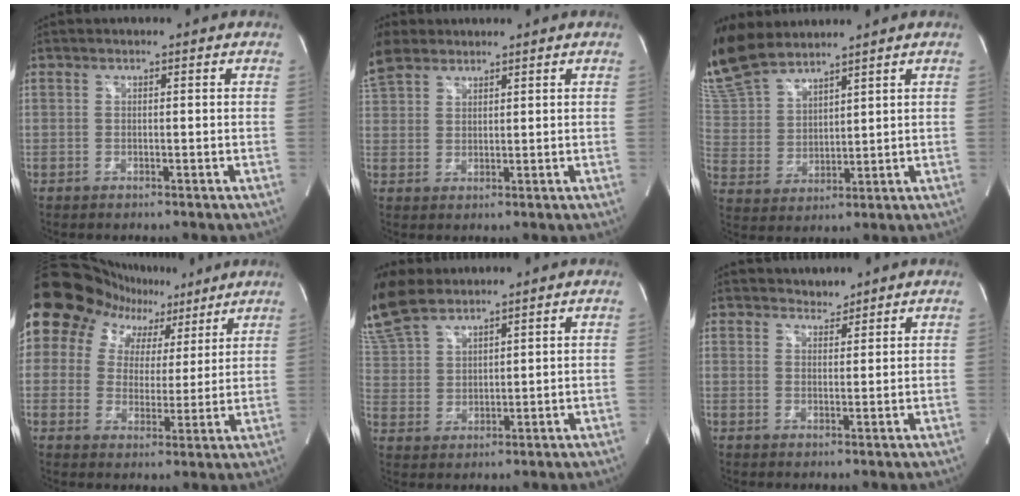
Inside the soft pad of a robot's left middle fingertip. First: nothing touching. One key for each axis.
{"total": 6.4, "fx": 4.9, "fy": 3.2, "fz": 2.4, "tx": -0.068, "ty": 0.022, "tz": 0.107}
{"total": 11.6, "fx": 10.6, "fy": 2.7, "fz": 3.9, "tx": -0.099, "ty": 0.010, "tz": 0.227}
{"total": 15.1, "fx": 10.1, "fy": 10.7, "fz": 3.7, "tx": -0.074, "ty": 0.046, "tz": 0.139}
{"total": 13.7, "fx": 11.3, "fy": 5.1, "fz": 5.8, "tx": -0.162, "ty": 0.023, "tz": 0.234}
{"total": 2.6, "fx": 2.4, "fy": 0.8, "fz": -0.1, "tx": 0.005, "ty": 0.008, "tz": 0.040}